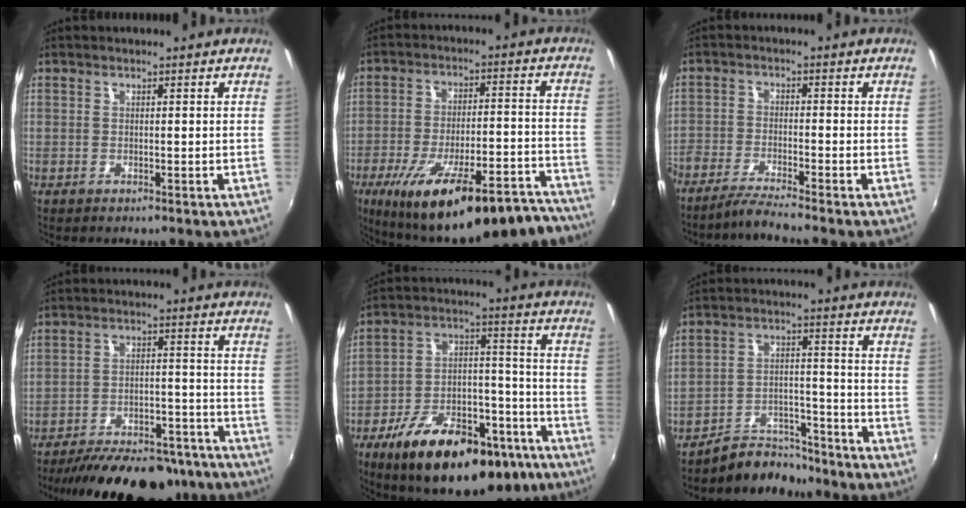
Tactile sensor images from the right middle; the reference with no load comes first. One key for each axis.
{"total": 26.5, "fx": -20.1, "fy": 7.4, "fz": 15.6, "tx": -0.248, "ty": -0.021, "tz": -0.273}
{"total": 6.2, "fx": -5.6, "fy": -0.4, "fz": 2.8, "tx": -0.075, "ty": -0.015, "tz": -0.107}
{"total": 23.1, "fx": -19.6, "fy": 7.8, "fz": 9.4, "tx": -0.175, "ty": 0.008, "tz": -0.257}
{"total": 26.7, "fx": -17.1, "fy": 12.1, "fz": 16.6, "tx": -0.274, "ty": 0.013, "tz": -0.239}
{"total": 8.9, "fx": -8.3, "fy": 2.9, "fz": 0.8, "tx": -0.027, "ty": 0.024, "tz": -0.130}